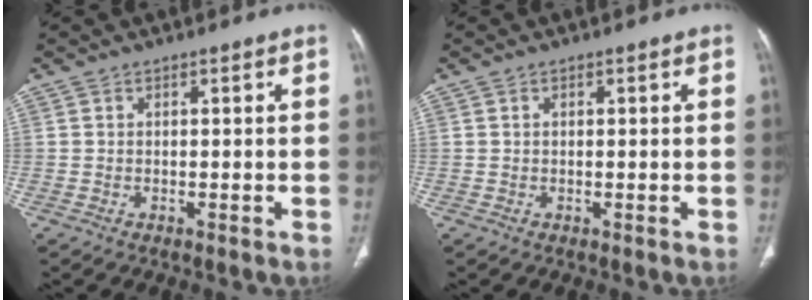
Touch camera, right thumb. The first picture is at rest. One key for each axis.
{"total": 0.0}